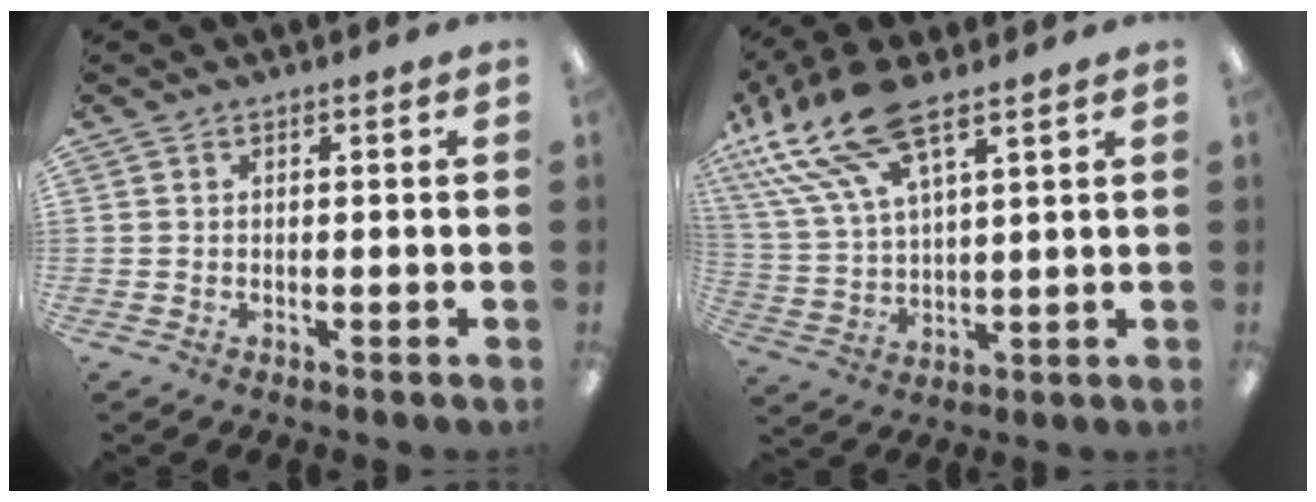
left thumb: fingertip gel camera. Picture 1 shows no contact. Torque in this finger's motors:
{"motor_torque": [0.58, 0.58, 1.47, -1.33, 0.19]}